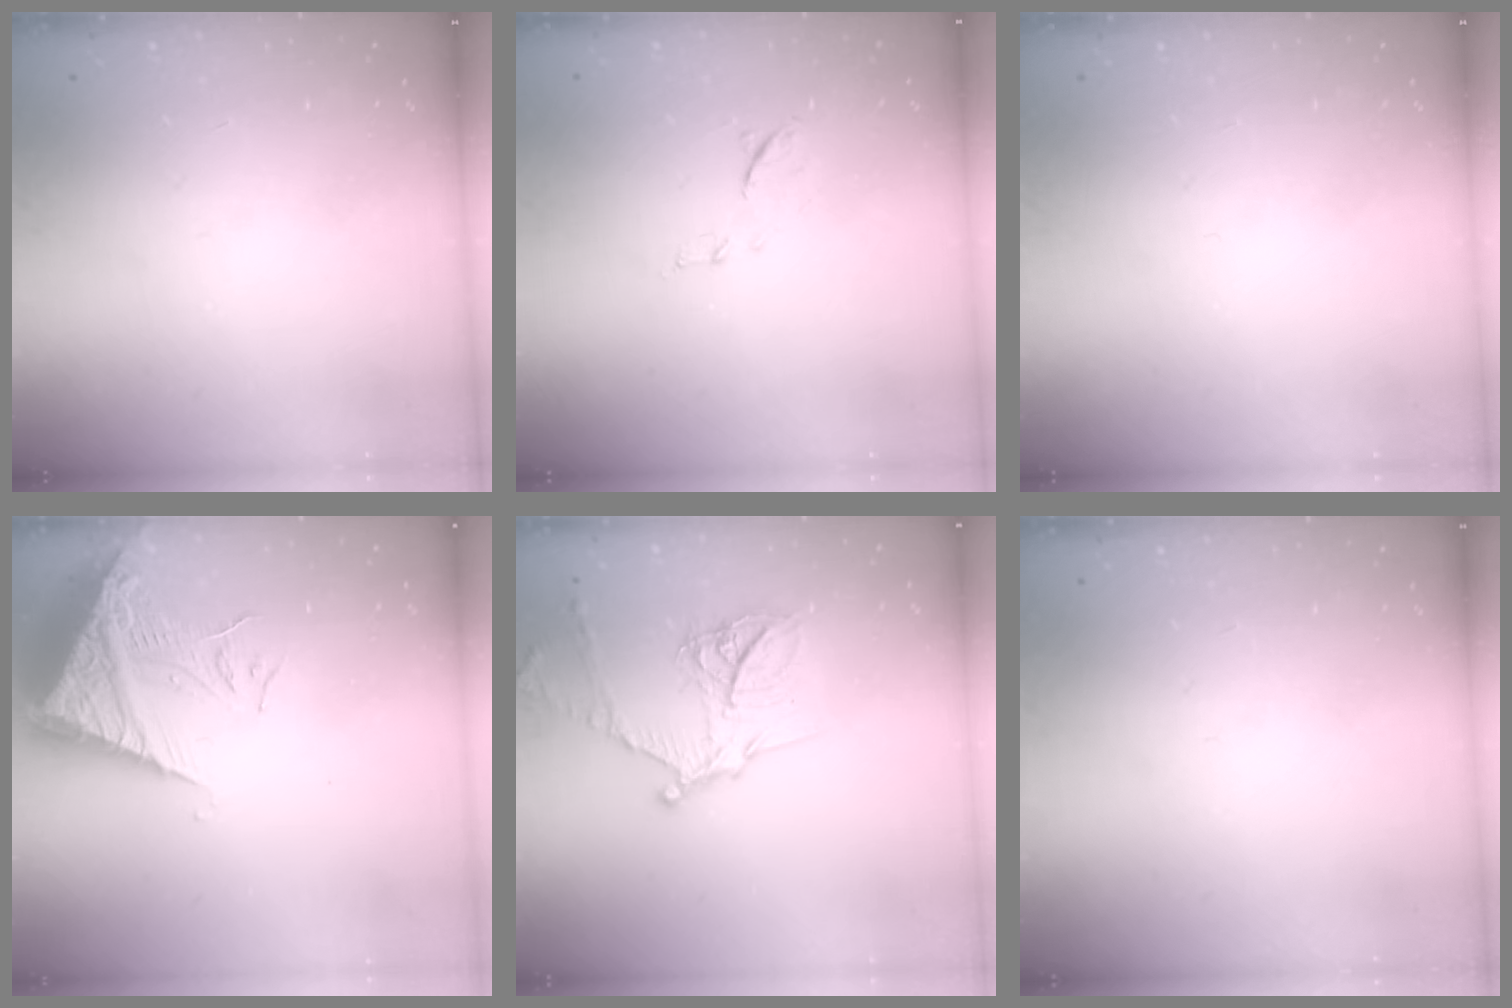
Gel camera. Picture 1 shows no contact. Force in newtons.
{"total": 7.9, "press": 7.9, "slide": 0.7}
{"total": 0.0}
{"total": 10.3, "press": 10.2, "slide": 1.1}
{"total": 15.4, "press": 15.4, "slide": 1.1}
{"total": 0.0}